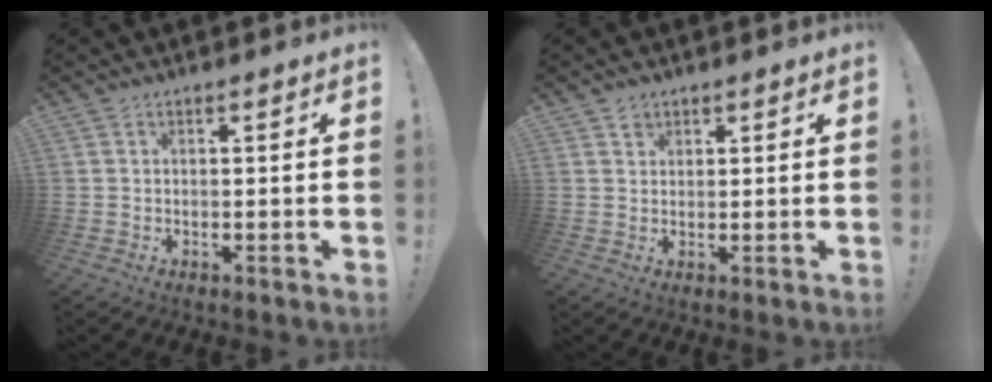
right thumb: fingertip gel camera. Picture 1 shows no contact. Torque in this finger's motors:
{"motor_torque": [0.03, 0.47, 0.15, -0.03, -0.02]}